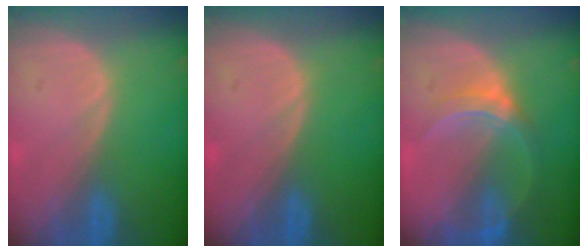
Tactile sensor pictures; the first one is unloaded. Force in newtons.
{"total": 0.0}
{"total": 6.2, "press": 5.6, "slide": 2.6}